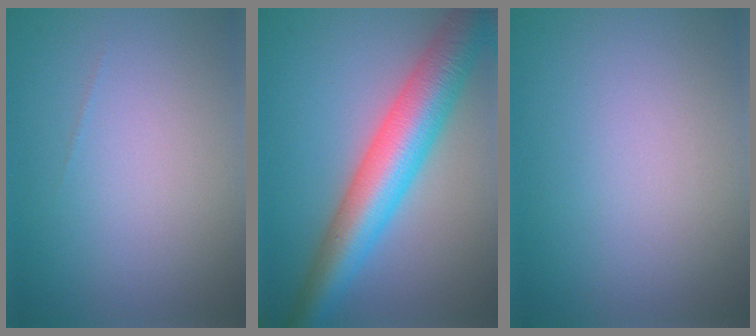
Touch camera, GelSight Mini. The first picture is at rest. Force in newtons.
{"total": 8.8, "press": 8.8, "slide": 0.2}
{"total": 0.0}